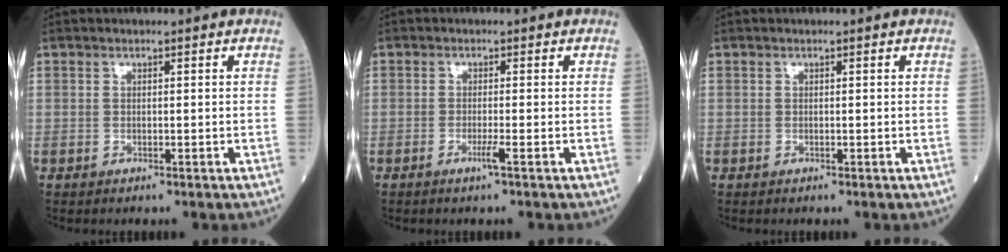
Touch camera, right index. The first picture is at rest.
{"total": 1.6, "force": [-0.8, -0.4, 1.3], "torque": [-0.025, -0.003, -0.017]}
{"total": 0.0}